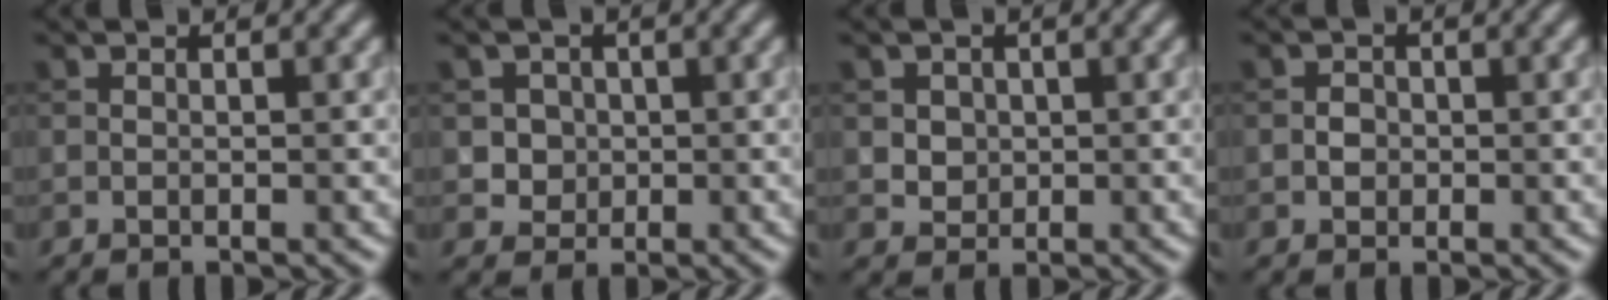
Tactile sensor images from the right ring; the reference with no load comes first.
{"total": 2.6, "force": [0.6, 2.4, 0.9], "torque": [-0.008, 0.003, 0.019]}
{"total": 2.3, "force": [0.7, 2.0, 1.0], "torque": [-0.020, 0.005, 0.025]}
{"total": 1.1, "force": [-0.2, 1.0, 0.4], "torque": [-0.004, 0.000, -0.007]}